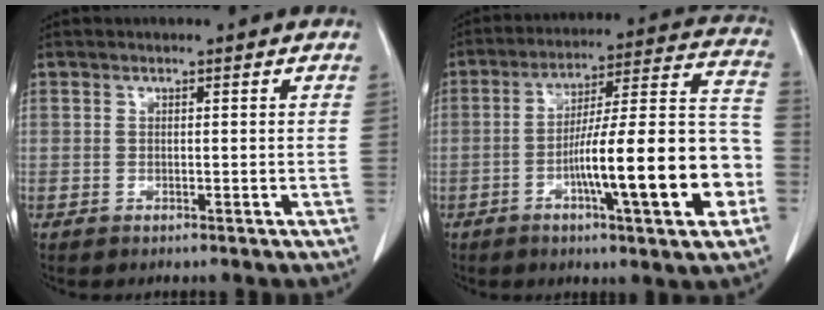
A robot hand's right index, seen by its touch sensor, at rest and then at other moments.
{"total": 19.7, "force": [-6.1, 1.9, 18.6], "torque": [-0.251, 0.019, -0.089]}